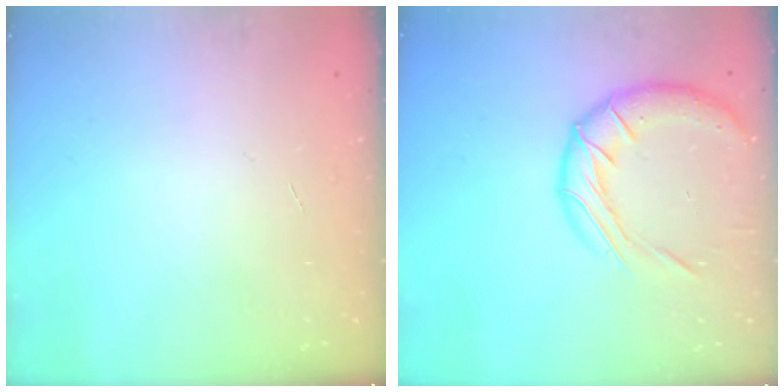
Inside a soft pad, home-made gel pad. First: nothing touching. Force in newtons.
{"total": 14.6, "press": 14.4, "slide": 2.4}